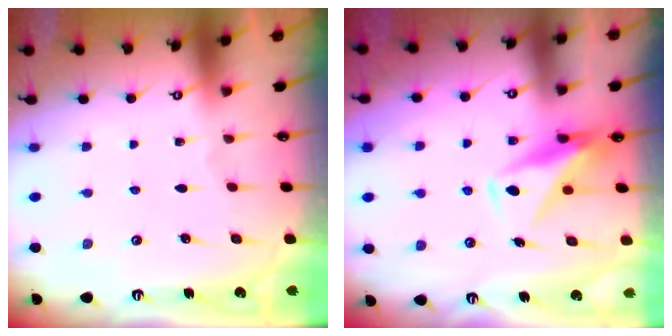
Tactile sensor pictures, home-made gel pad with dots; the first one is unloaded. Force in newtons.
{"total": 10.6, "press": 10.5, "slide": 0.8}